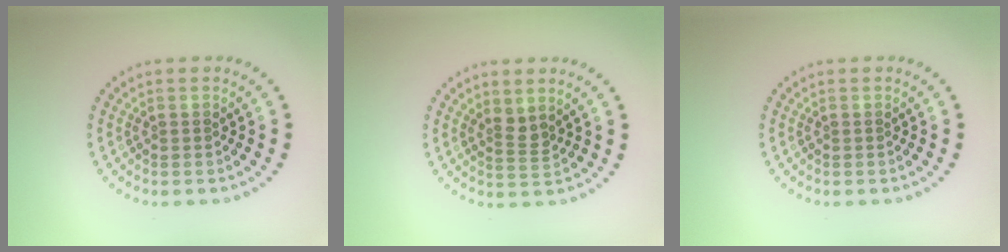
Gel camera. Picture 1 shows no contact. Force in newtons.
{"total": 1.6, "press": 1.2, "slide": 1.1}
{"total": 0.0}